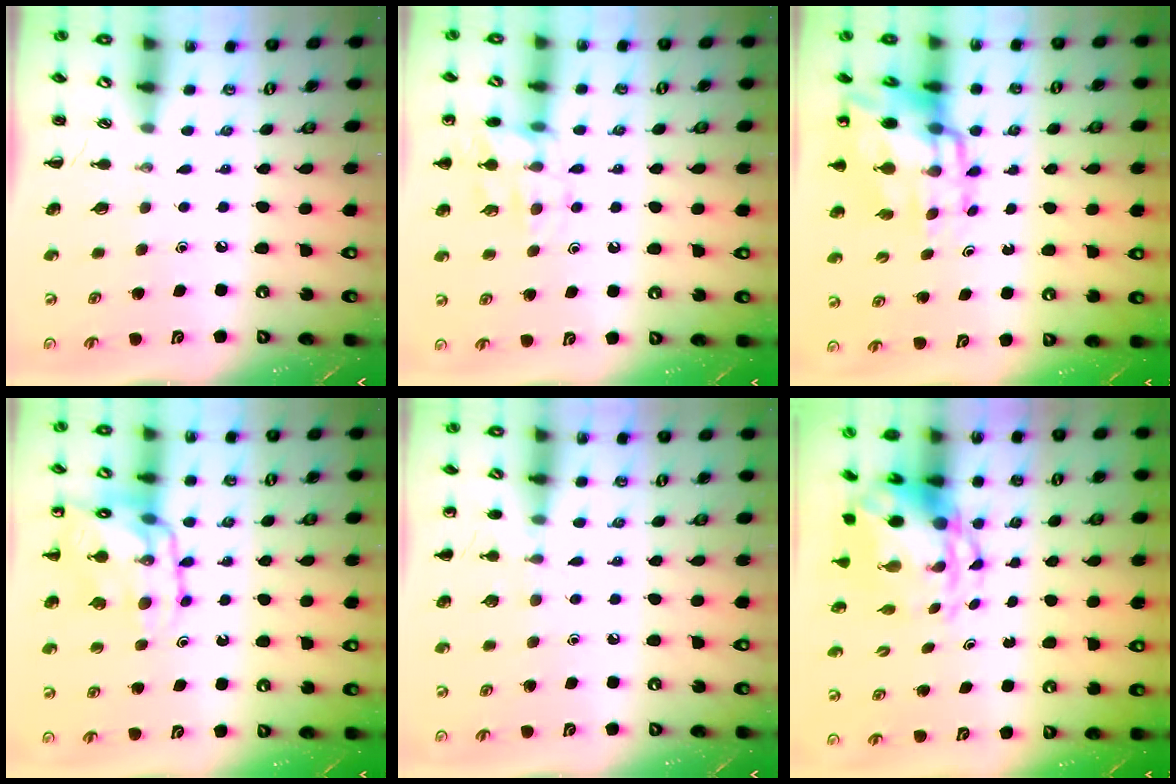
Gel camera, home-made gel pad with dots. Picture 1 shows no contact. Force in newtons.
{"total": 14.3, "press": 14.2, "slide": 1.8}
{"total": 16.0, "press": 15.4, "slide": 4.2}
{"total": 14.7, "press": 14.4, "slide": 2.9}
{"total": 5.8, "press": 5.5, "slide": 1.8}
{"total": 5.9, "press": 5.6, "slide": 2.0}